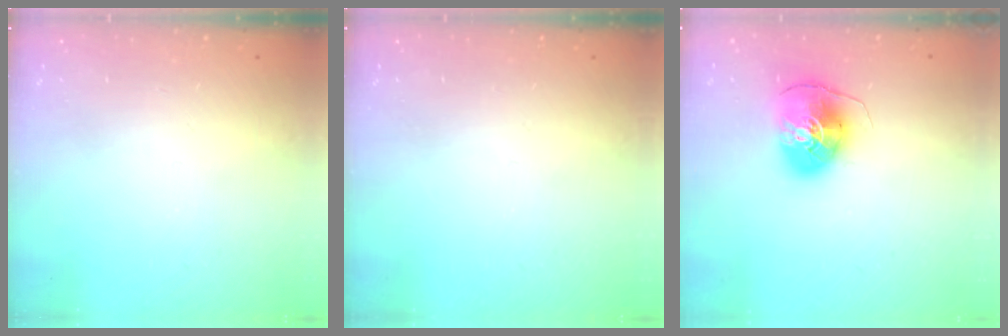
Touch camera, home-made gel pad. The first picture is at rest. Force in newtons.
{"total": 0.0}
{"total": 9.5, "press": 9.4, "slide": 1.3}